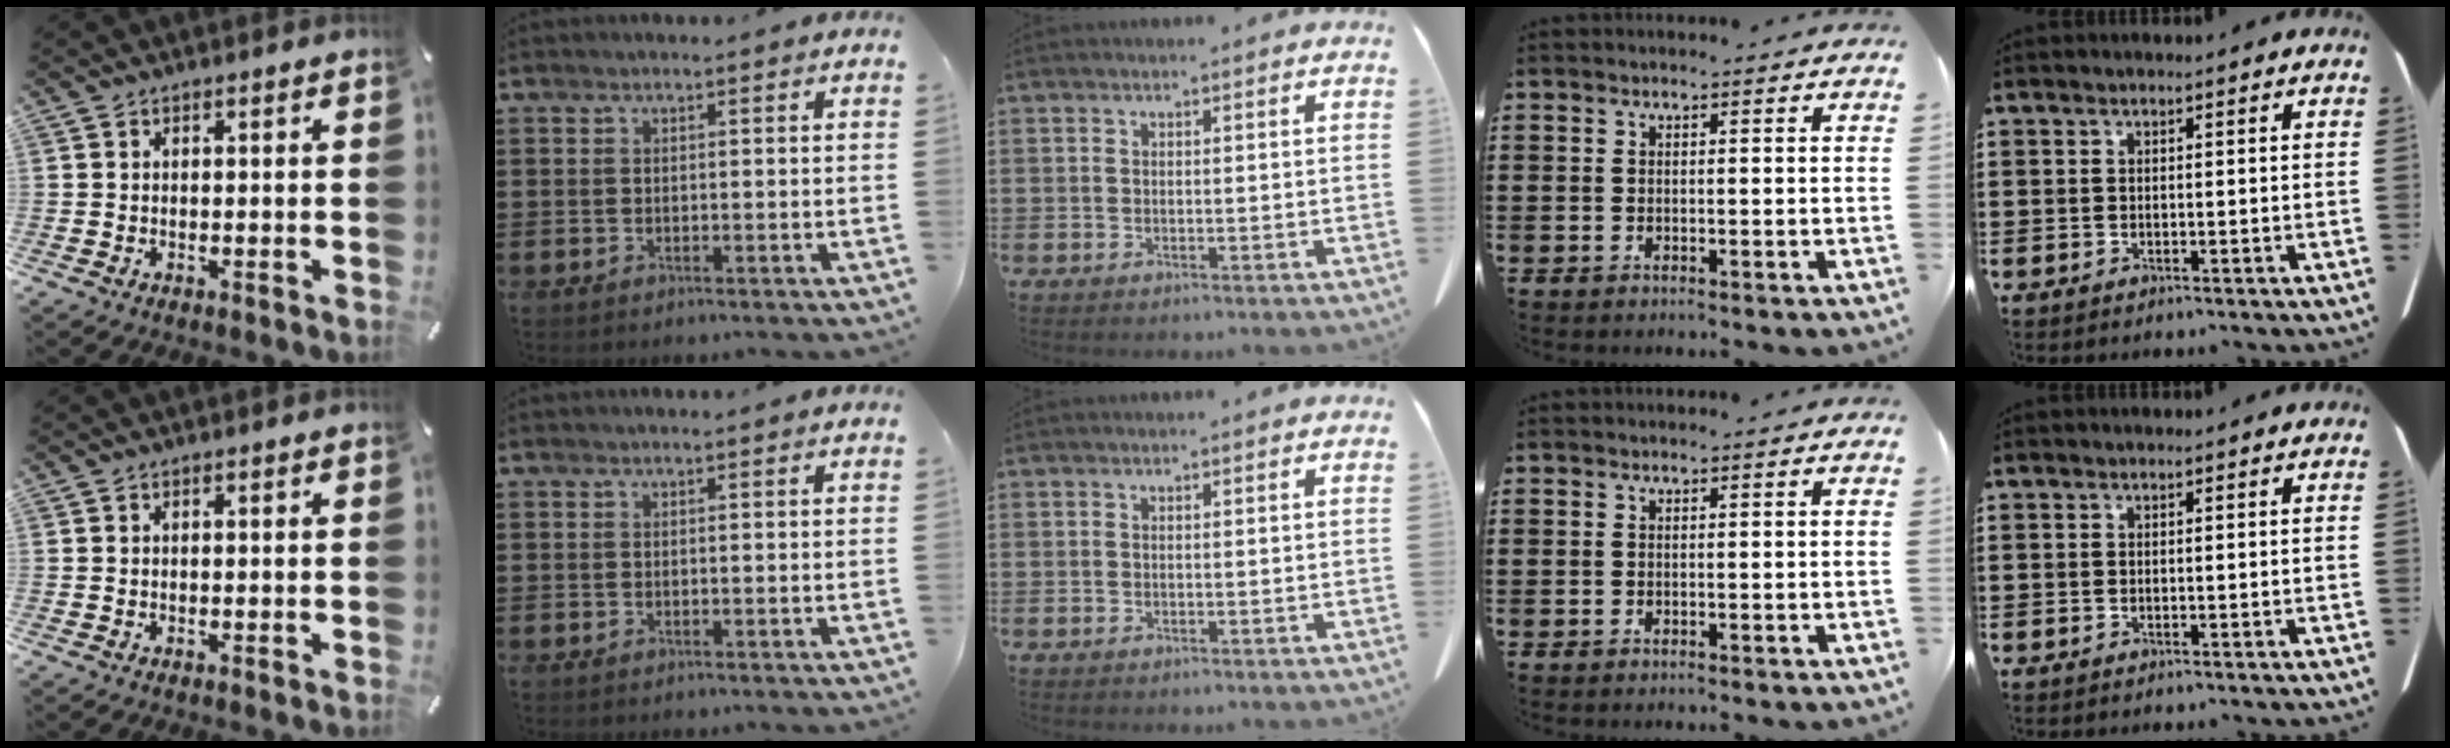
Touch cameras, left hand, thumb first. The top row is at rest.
{}